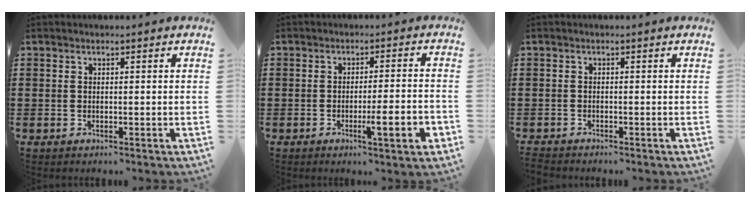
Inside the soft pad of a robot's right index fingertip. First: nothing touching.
{"total": 5.8, "force": [-2.2, 0.4, 5.4], "torque": [-0.085, -0.007, -0.034]}
{"total": 1.1, "force": [-1.1, 0.1, -0.2], "torque": [0.000, 0.003, -0.024]}